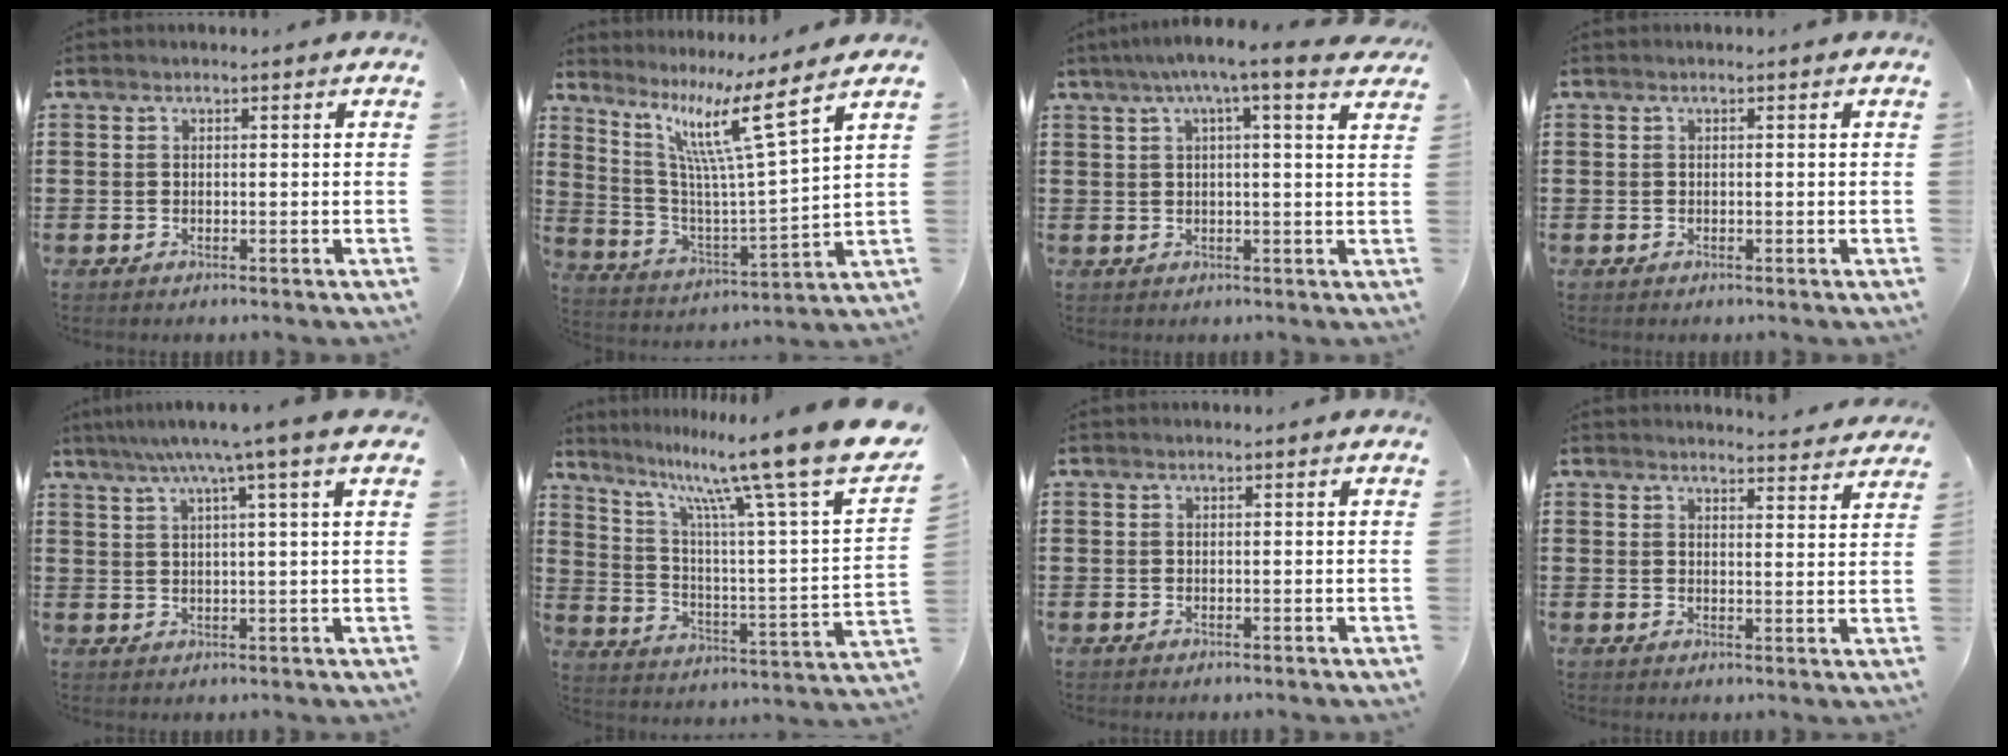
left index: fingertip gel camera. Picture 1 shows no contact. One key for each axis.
{"total": 11.5, "fx": 7.3, "fy": -0.1, "fz": 8.9, "tx": -0.197, "ty": -0.036, "tz": 0.111}
{"total": 5.3, "fx": 3.3, "fy": 0.2, "fz": 4.1, "tx": -0.082, "ty": -0.008, "tz": 0.050}
{"total": 0.0}
{"total": 6.2, "fx": 3.6, "fy": -0.3, "fz": 5.0, "tx": -0.108, "ty": -0.008, "tz": 0.056}
{"total": 14.7, "fx": 11.5, "fy": -0.2, "fz": 9.1, "tx": -0.180, "ty": -0.085, "tz": 0.178}
{"total": 0.0}
{"total": 3.2, "fx": 3.2, "fy": -0.2, "fz": 0.3, "tx": -0.008, "ty": -0.018, "tz": 0.058}